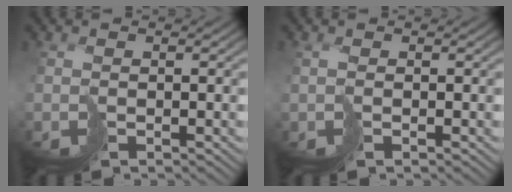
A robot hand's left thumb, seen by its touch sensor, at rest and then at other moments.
{"total": 0.5, "force": [0.2, 0.2, 0.4], "torque": [-0.014, 0.001, 0.001]}